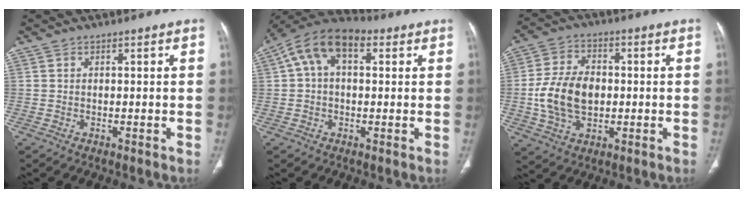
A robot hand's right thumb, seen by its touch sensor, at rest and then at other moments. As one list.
[{"total": 11.4, "force": [3.3, 6.6, 8.6], "torque": [-0.151, 0.039, 0.051]}, {"total": 12.1, "force": [-0.7, 8.1, 8.9], "torque": [-0.159, 0.012, -0.011]}]